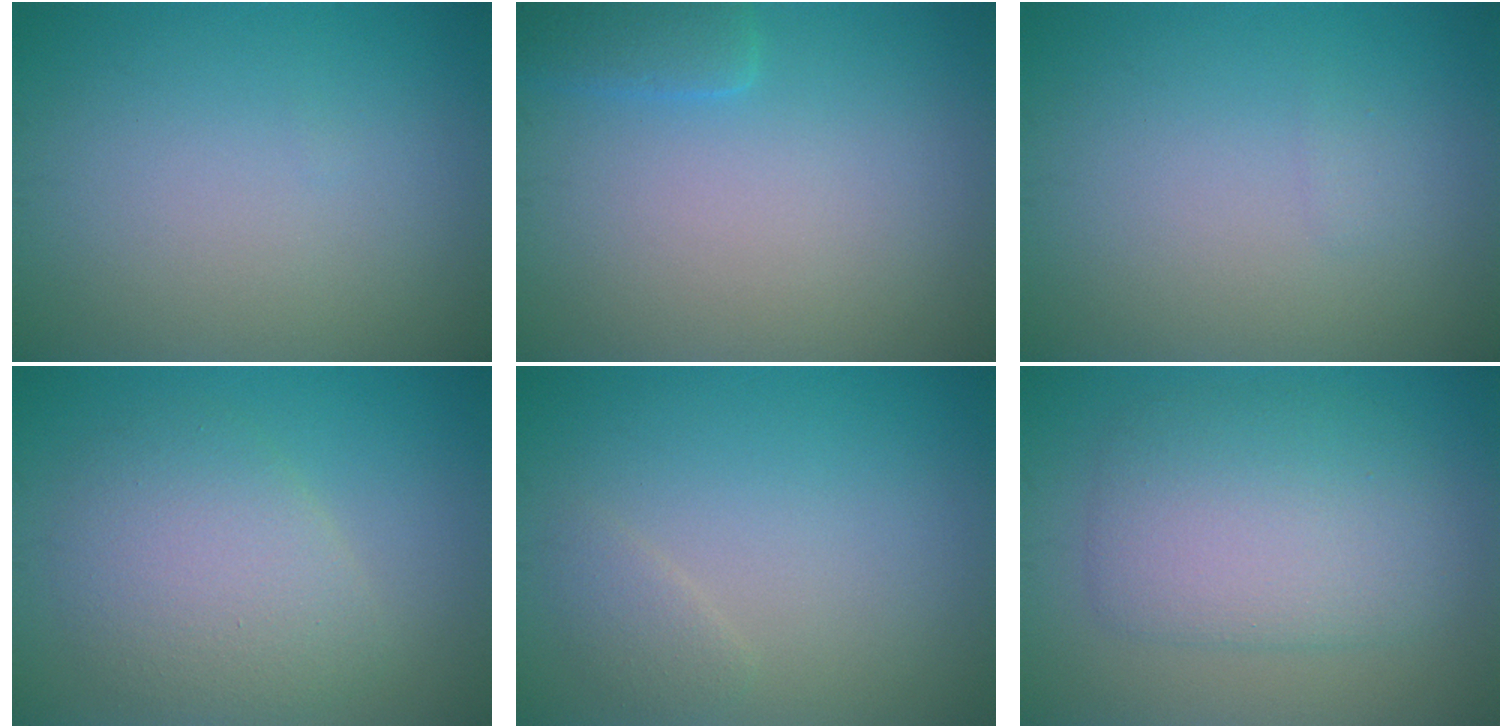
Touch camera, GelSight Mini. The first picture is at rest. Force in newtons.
{"total": 1.9, "press": 1.9, "slide": 0.1}
{"total": 0.5, "press": 0.5, "slide": 0.0}
{"total": 4.6, "press": 4.6, "slide": 0.3}
{"total": 1.2, "press": 1.2, "slide": 0.1}
{"total": 5.8, "press": 5.8, "slide": 0.1}